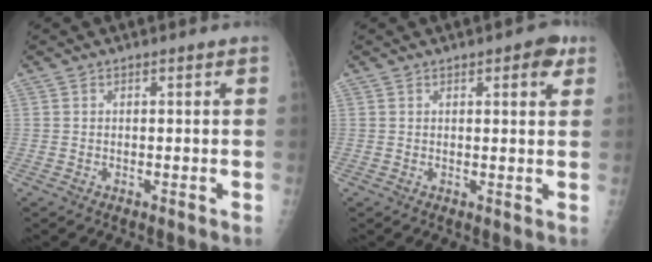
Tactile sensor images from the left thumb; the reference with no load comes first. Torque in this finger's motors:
{"motor_torque": [-0.14, -0.15, -0.29, -0.22, 0.04]}